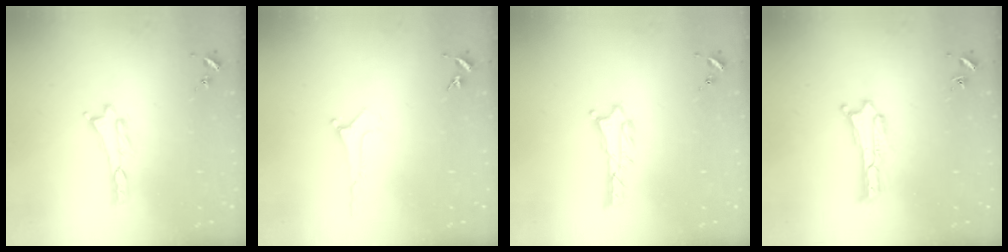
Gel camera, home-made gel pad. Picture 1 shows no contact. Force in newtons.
{"total": 0.0}
{"total": 1.0, "press": 1.0, "slide": 0.1}
{"total": 0.0}